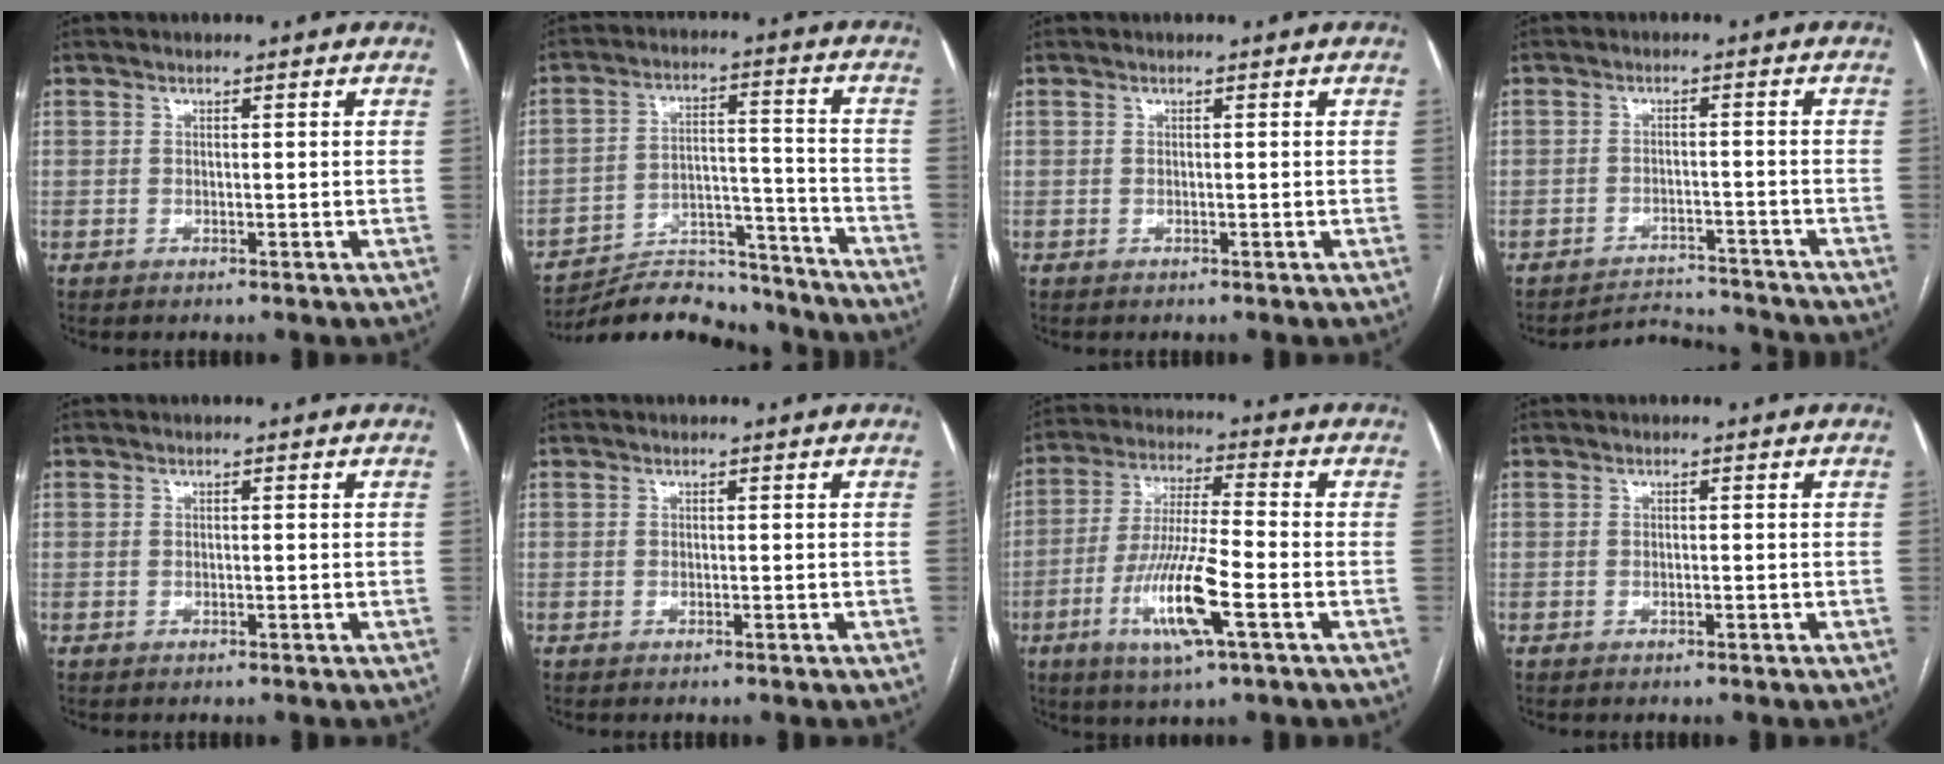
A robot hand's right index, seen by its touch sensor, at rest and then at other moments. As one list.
[{"total": 16.1, "force": [-15.5, 3.3, 2.9], "torque": [-0.047, 0.030, -0.232]}, {"total": 0.0}, {"total": 5.2, "force": [-5.1, 0.1, -1.3], "torque": [0.022, 0.010, -0.079]}, {"total": 0.0}, {"total": 0.0}, {"total": 12.5, "force": [-4.6, 0.8, 11.6], "torque": [-0.231, -0.015, -0.085]}, {"total": 0.0}]